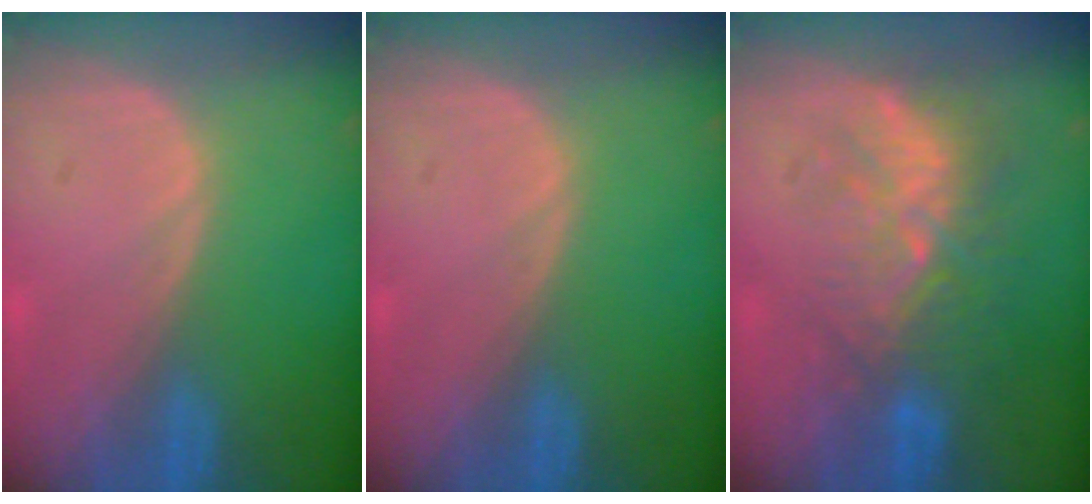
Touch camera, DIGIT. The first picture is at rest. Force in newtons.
{"total": 0.0}
{"total": 9.0, "press": 8.5, "slide": 3.1}